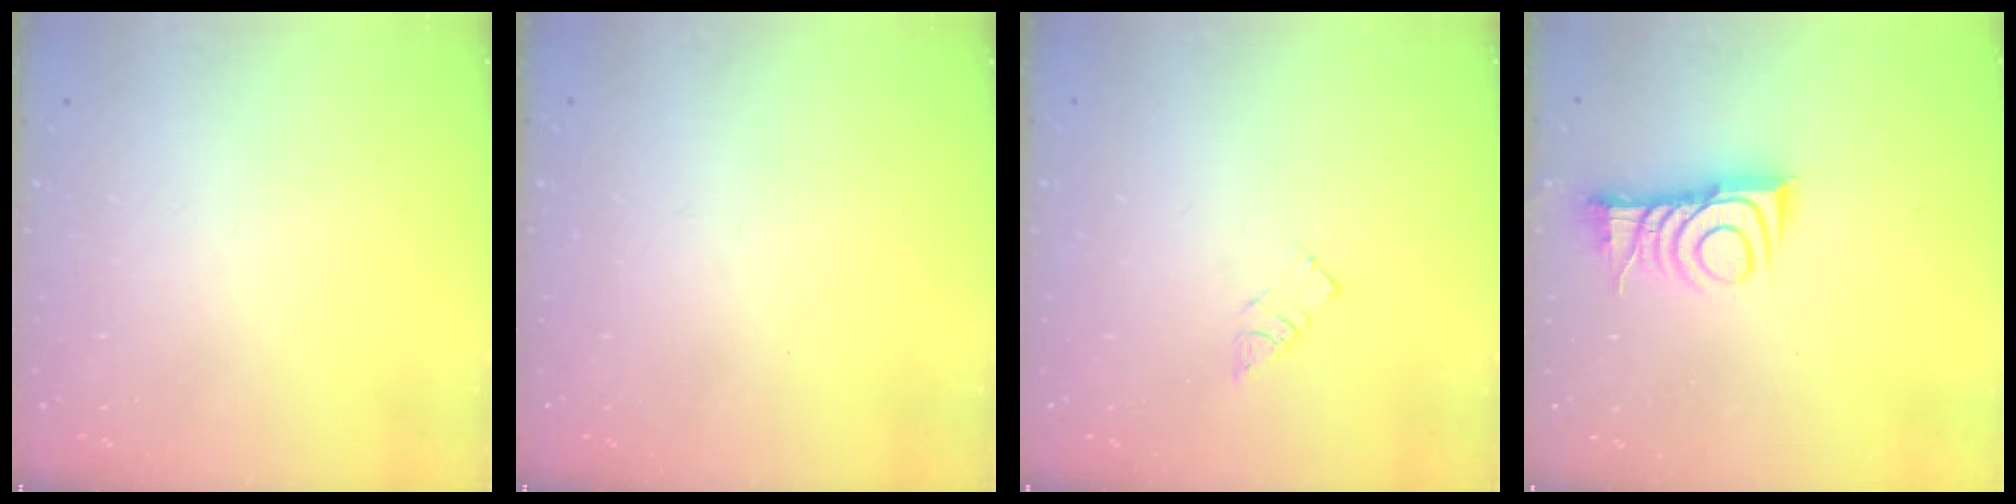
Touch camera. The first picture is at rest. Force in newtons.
{"total": 2.7, "press": 2.7, "slide": 0.3}
{"total": 3.6, "press": 3.6, "slide": 0.3}
{"total": 10.4, "press": 10.4, "slide": 0.0}